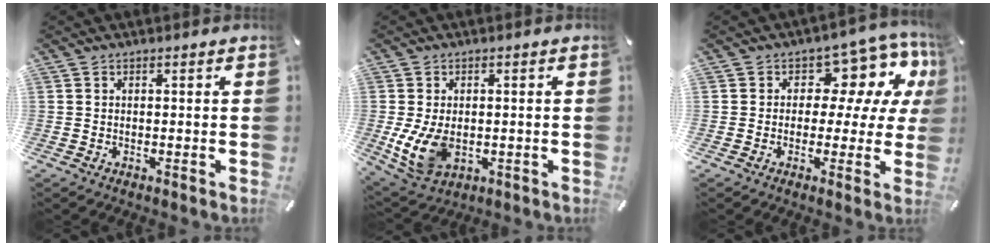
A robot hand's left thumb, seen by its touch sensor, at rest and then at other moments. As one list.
[{"total": 8.6, "force": [-1.1, 5.9, 6.2], "torque": [-0.141, -0.007, -0.019]}, {"total": 9.7, "force": [3.6, 6.8, 5.8], "torque": [-0.073, -0.034, 0.062]}]